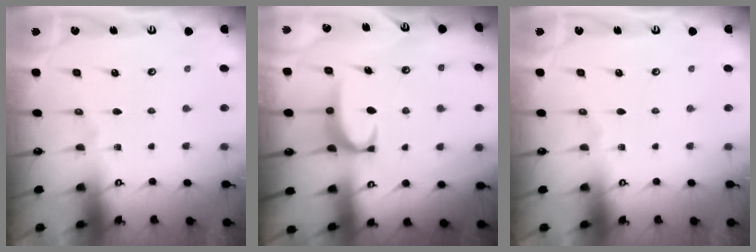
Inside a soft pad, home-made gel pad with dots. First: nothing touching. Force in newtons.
{"total": 2.6, "press": 2.6, "slide": 0.4}
{"total": 0.0}